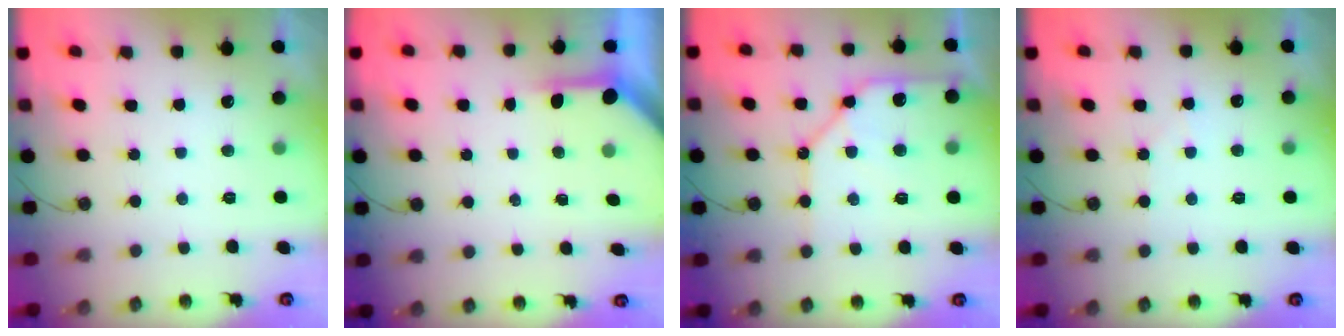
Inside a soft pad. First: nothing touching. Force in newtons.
{"total": 3.9, "press": 3.9, "slide": 0.3}
{"total": 12.2, "press": 12.1, "slide": 1.7}
{"total": 3.2, "press": 3.1, "slide": 0.6}